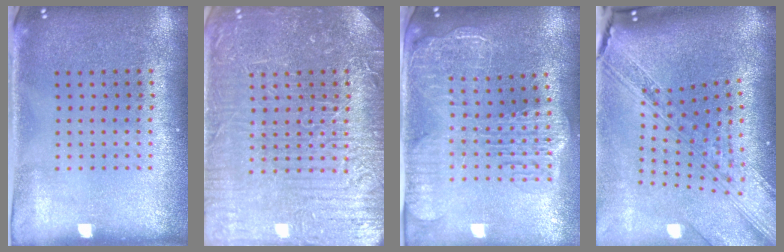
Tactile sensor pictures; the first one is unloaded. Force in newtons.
{"total": 5.5, "press": 5.5, "slide": 0.7}
{"total": 2.9, "press": 2.4, "slide": 1.7}
{"total": 4.1, "press": 2.9, "slide": 2.9}